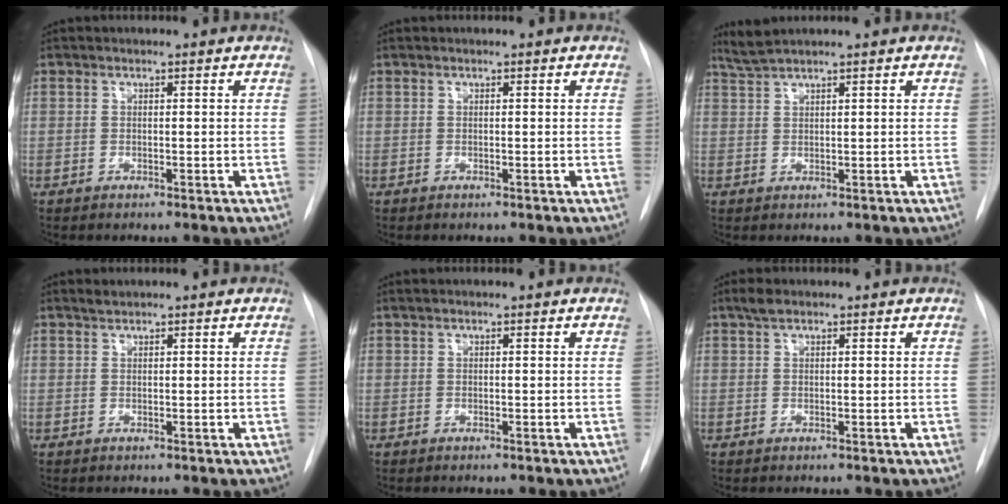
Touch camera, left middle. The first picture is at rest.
{"total": 0.0}
{"total": 2.6, "force": [2.3, -0.6, 1.0], "torque": [-0.027, 0.011, 0.054]}
{"total": 0.7, "force": [0.7, 0.1, 0.1], "torque": [-0.004, 0.003, 0.015]}
{"total": 0.0}
{"total": 1.5, "force": [1.1, 0.5, 0.9], "torque": [-0.018, 0.012, 0.022]}